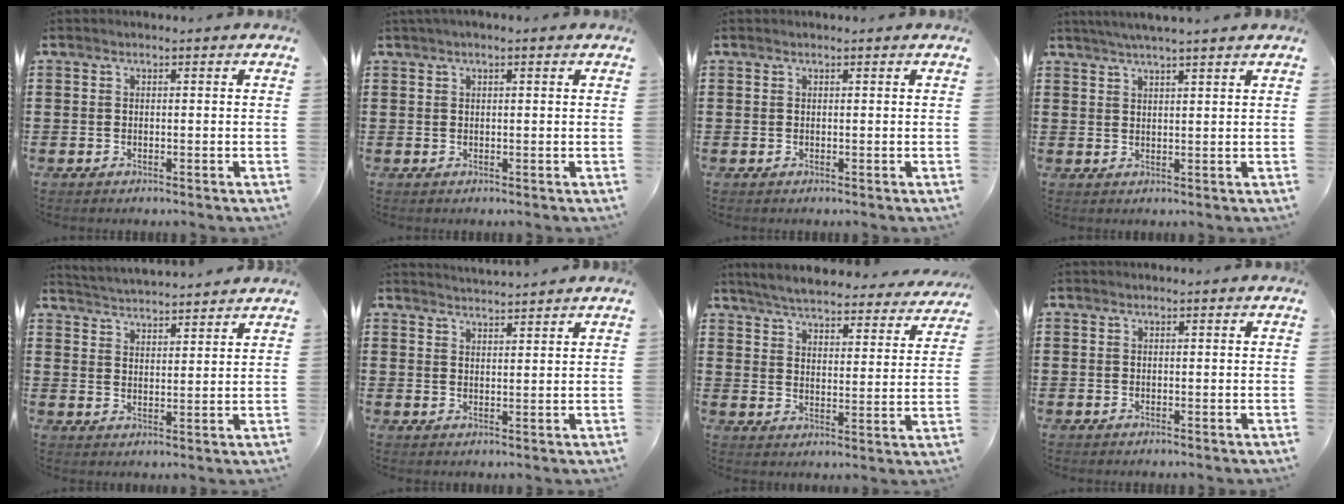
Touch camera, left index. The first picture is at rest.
{"total": 1.1, "force": [0.5, 0.1, 1.0], "torque": [-0.019, 0.002, 0.009]}
{"total": 0.0}
{"total": 2.9, "force": [2.6, -0.6, 1.1], "torque": [-0.028, -0.004, 0.048]}
{"total": 3.5, "force": [3.4, -0.5, -0.2], "torque": [-0.009, -0.023, 0.060]}
{"total": 2.4, "force": [2.4, -0.4, -0.1], "torque": [-0.004, -0.010, 0.045]}
{"total": 5.3, "force": [5.2, 0.1, 1.3], "torque": [-0.050, -0.032, 0.088]}
{"total": 0.0}